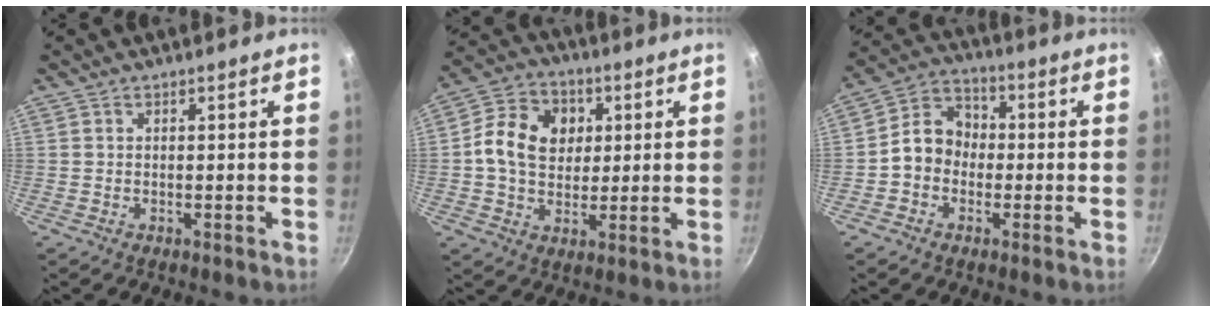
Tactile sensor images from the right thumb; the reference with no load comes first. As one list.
[{"total": 12.9, "force": [2.1, 10.2, 7.5], "torque": [-0.111, 0.009, 0.023]}, {"total": 8.6, "force": [-1.2, 7.2, 4.6], "torque": [-0.045, 0.032, -0.041]}]